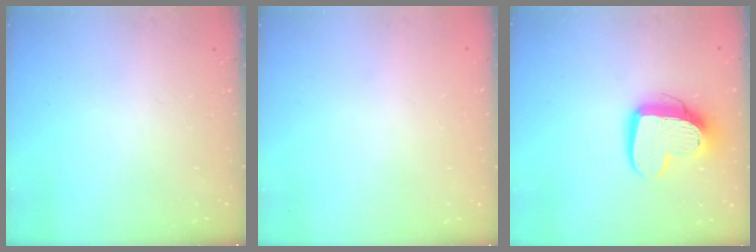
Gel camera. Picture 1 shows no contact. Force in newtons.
{"total": 0.0}
{"total": 13.8, "press": 13.8, "slide": 1.2}